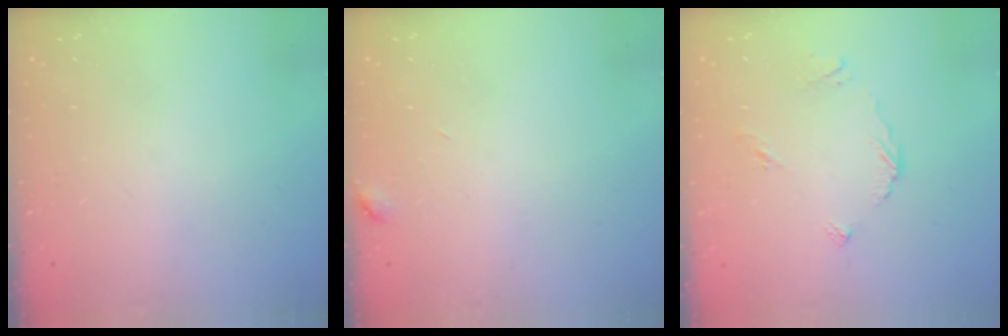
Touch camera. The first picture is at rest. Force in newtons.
{"total": 4.3, "press": 4.3, "slide": 0.5}
{"total": 5.2, "press": 5.2, "slide": 0.1}